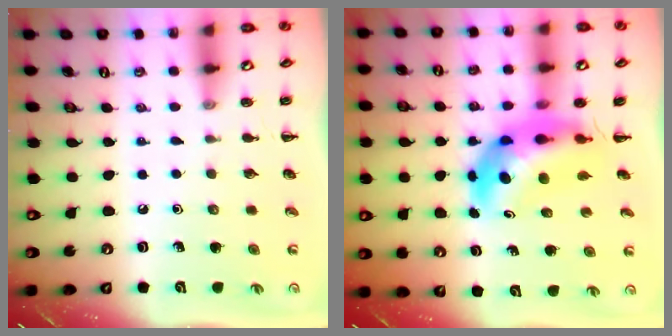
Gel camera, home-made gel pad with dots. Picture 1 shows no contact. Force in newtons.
{"total": 9.0, "press": 8.6, "slide": 2.6}